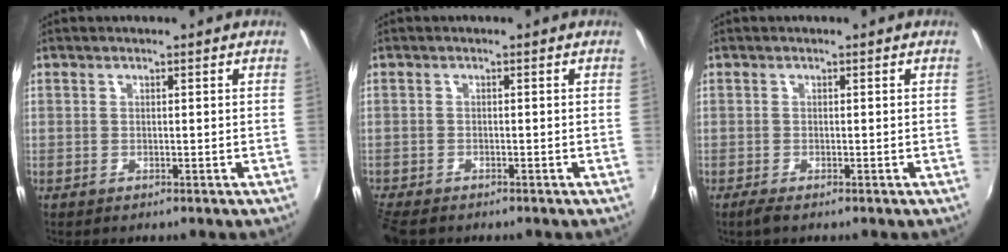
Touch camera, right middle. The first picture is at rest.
{"total": 4.5, "force": [-3.8, 1.5, 1.8], "torque": [-0.053, -0.024, -0.075]}
{"total": 1.3, "force": [-0.9, 0.1, 1.0], "torque": [-0.020, -0.006, -0.018]}